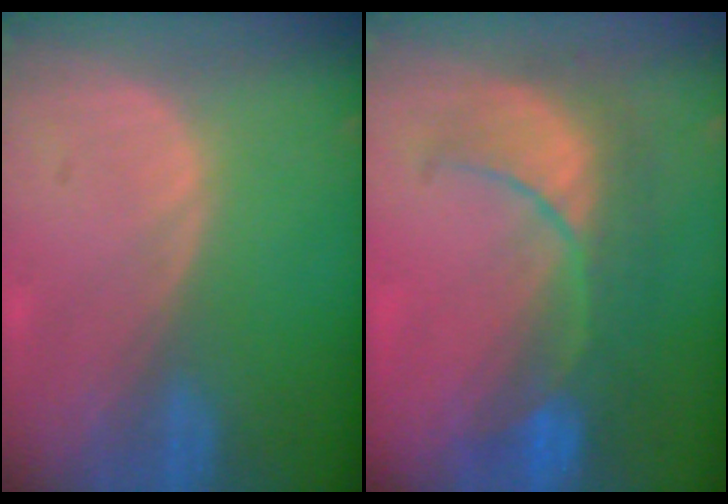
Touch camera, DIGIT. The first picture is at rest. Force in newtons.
{"total": 8.4, "press": 8.3, "slide": 0.7}